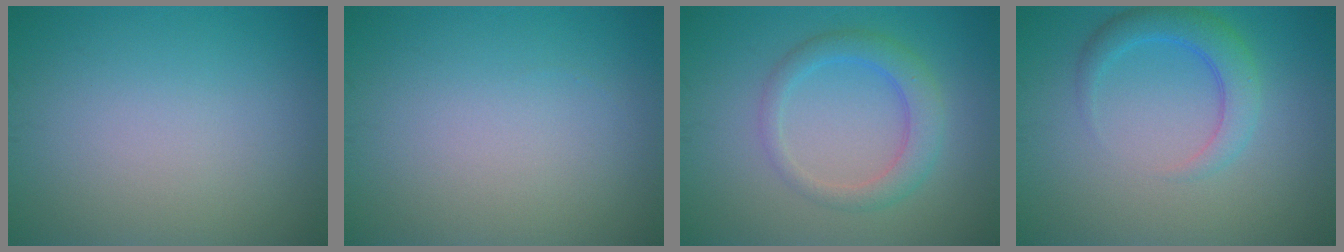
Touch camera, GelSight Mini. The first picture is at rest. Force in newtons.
{"total": 0.0}
{"total": 3.4, "press": 3.4, "slide": 0.1}
{"total": 3.4, "press": 3.3, "slide": 0.2}